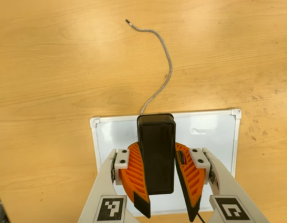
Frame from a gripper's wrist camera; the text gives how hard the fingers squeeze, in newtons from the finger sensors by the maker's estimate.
{"total": 11.4, "left": 10.4, "right": 12.4}